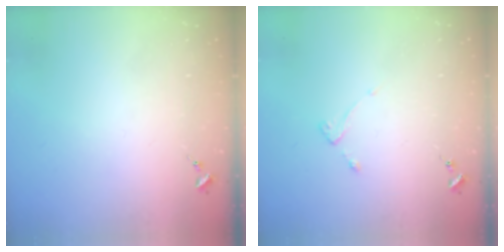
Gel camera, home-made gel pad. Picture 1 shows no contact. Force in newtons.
{"total": 2.7, "press": 2.6, "slide": 0.5}